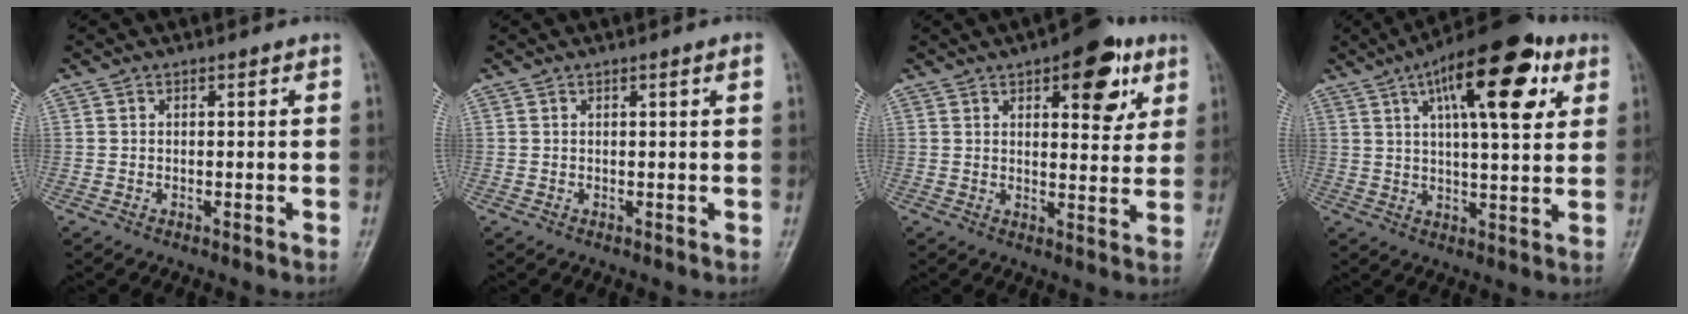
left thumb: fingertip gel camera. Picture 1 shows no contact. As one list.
[{"total": 1.3, "force": [0.5, 0.0, 1.1], "torque": [-0.020, 0.000, 0.008]}, {"total": 11.5, "force": [5.5, 5.1, 8.6], "torque": [-0.077, -0.018, 0.069]}, {"total": 18.4, "force": [7.8, 6.5, 15.4], "torque": [-0.203, -0.007, 0.112]}]